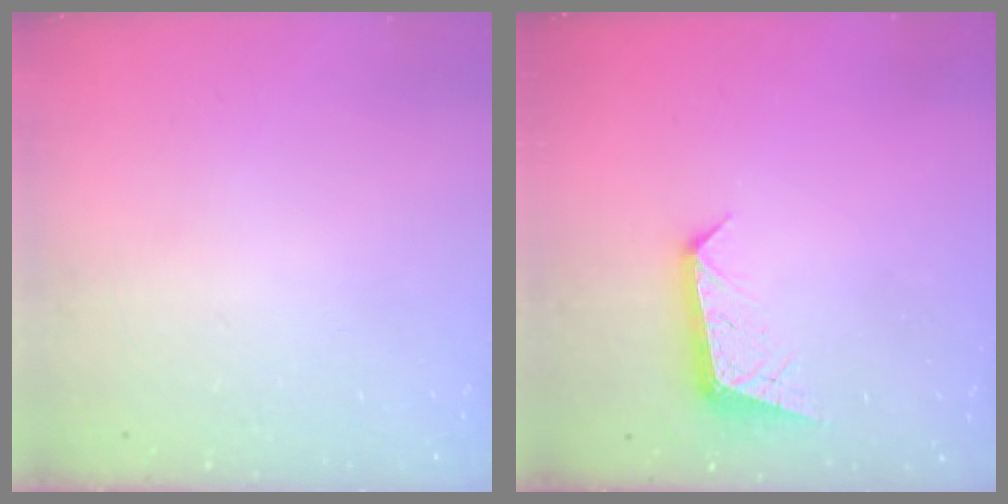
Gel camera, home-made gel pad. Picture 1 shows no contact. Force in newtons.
{"total": 8.2, "press": 8.2, "slide": 0.9}